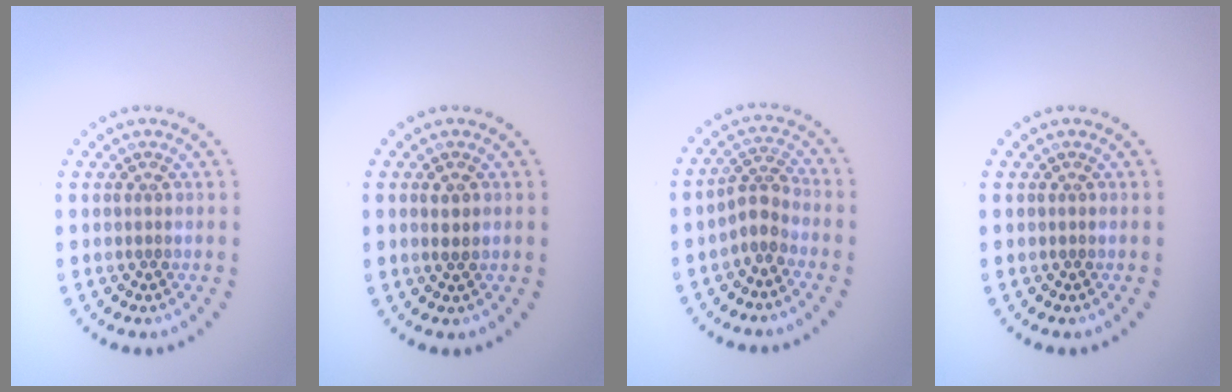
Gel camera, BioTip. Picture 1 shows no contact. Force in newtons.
{"total": 1.1, "press": 1.1, "slide": 0.2}
{"total": 2.4, "press": 1.7, "slide": 1.7}
{"total": 0.0}